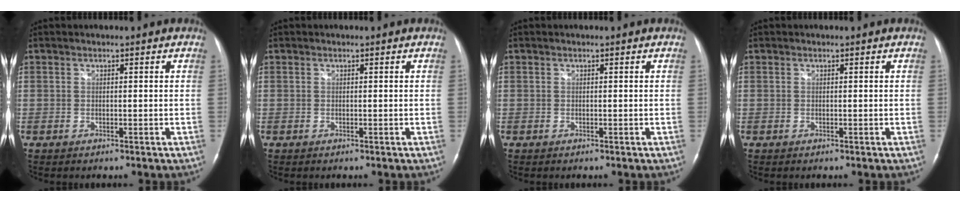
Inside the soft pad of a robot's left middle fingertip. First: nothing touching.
{"total": 0.0}
{"total": 0.0}
{"total": 0.0}